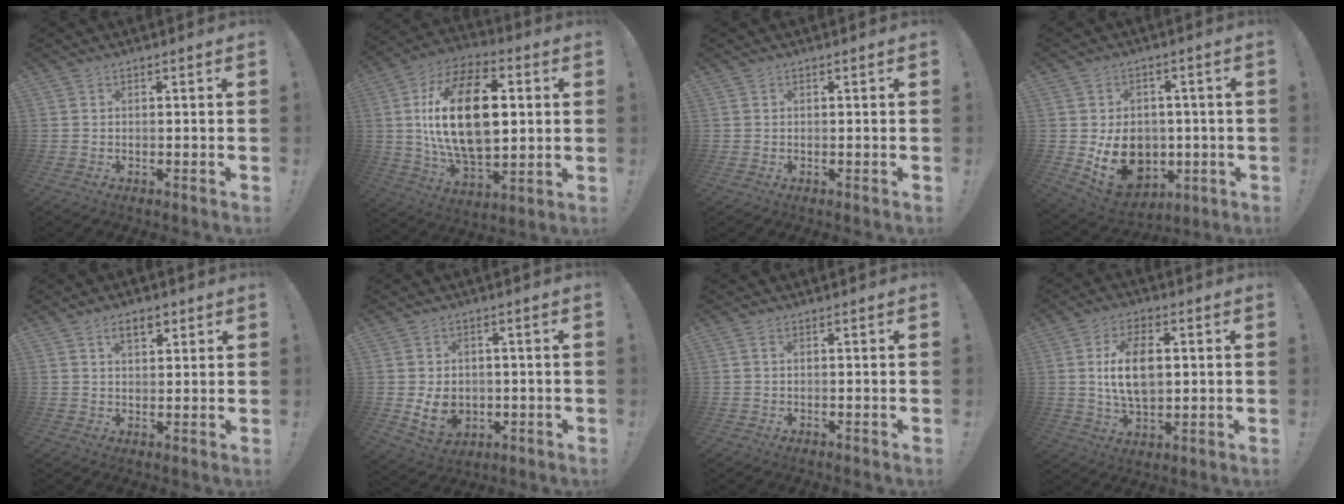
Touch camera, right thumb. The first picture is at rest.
{"total": 26.2, "force": [3.1, 14.3, 21.7], "torque": [-0.404, -0.006, 0.050]}
{"total": 0.0}
{"total": 14.4, "force": [-2.2, 11.8, 8.0], "torque": [-0.140, 0.006, -0.025]}
{"total": 5.4, "force": [2.8, 2.9, 3.6], "torque": [-0.045, -0.003, 0.047]}
{"total": 8.0, "force": [-0.4, 6.7, 4.4], "torque": [-0.080, -0.001, -0.005]}
{"total": 0.8, "force": [0.3, 0.4, 0.6], "torque": [-0.017, 0.005, 0.007]}
{"total": 12.6, "force": [1.7, 7.1, 10.2], "torque": [-0.178, -0.003, 0.026]}